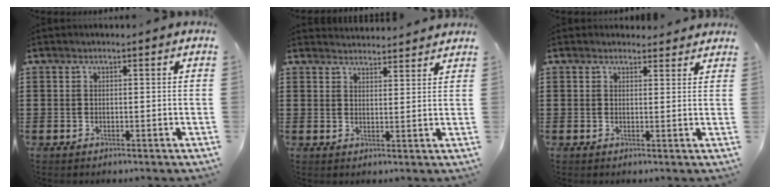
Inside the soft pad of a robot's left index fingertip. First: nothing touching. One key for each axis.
{"total": 2.7, "fx": 2.7, "fy": 0.0, "fz": -0.2, "tx": -0.004, "ty": -0.008, "tz": 0.052}
{"total": 1.9, "fx": 1.7, "fy": 0.8, "fz": 0.0, "tx": 0.003, "ty": 0.000, "tz": 0.031}